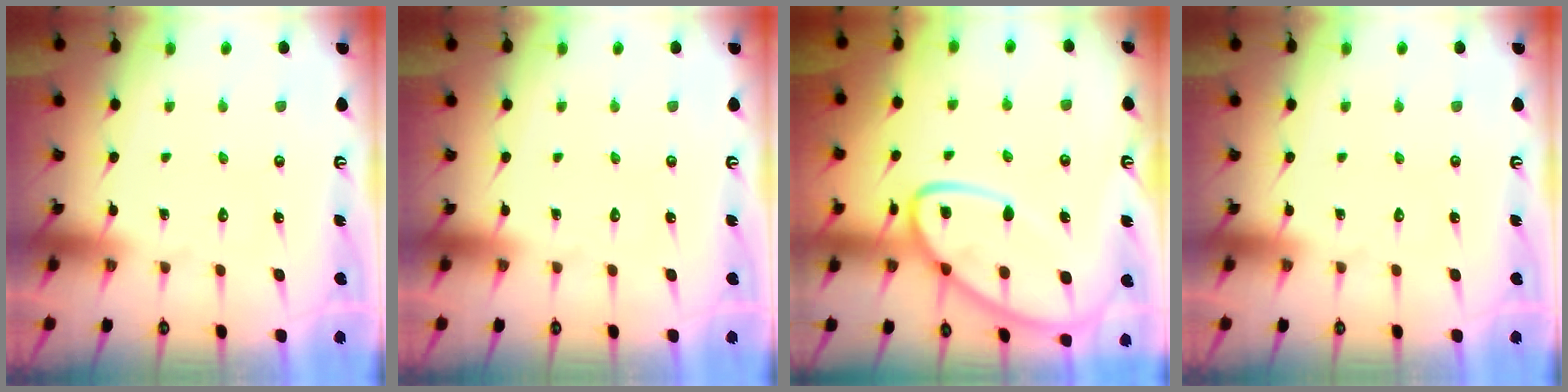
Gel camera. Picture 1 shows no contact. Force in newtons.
{"total": 0.0}
{"total": 13.4, "press": 13.4, "slide": 1.2}
{"total": 0.0}